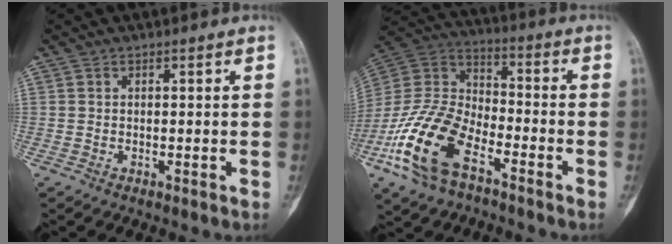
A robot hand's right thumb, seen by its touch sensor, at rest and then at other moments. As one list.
[{"total": 18.8, "force": [-9.3, 9.7, 13.1], "torque": [-0.263, 0.051, -0.185]}]